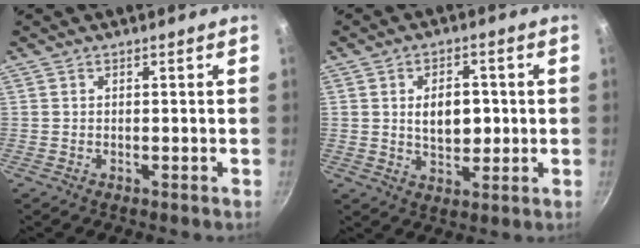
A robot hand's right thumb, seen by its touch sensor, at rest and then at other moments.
{"total": 7.9, "force": [0.6, 5.0, 6.2], "torque": [-0.072, -0.001, 0.012]}